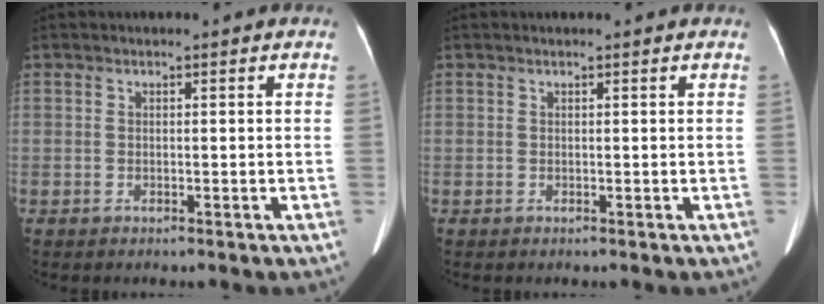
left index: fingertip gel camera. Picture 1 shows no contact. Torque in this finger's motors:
{"motor_torque": [-1.03, -1.04, -1.05, -0.16]}